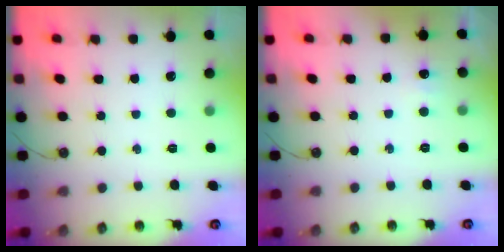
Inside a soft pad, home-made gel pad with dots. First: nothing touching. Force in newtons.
{"total": 3.7, "press": 3.7, "slide": 0.4}